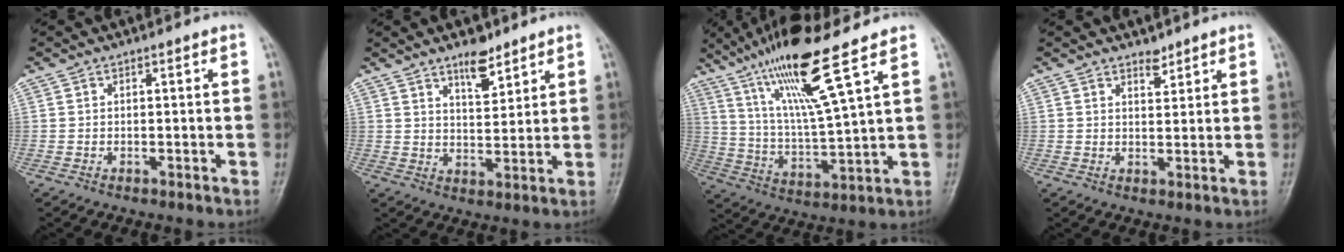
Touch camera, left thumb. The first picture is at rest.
{"total": 6.0, "force": [4.5, 2.2, 3.3], "torque": [-0.035, -0.035, 0.075]}
{"total": 16.2, "force": [10.1, 0.8, 12.6], "torque": [-0.235, -0.045, 0.192]}
{"total": 2.3, "force": [2.0, 1.0, 0.7], "torque": [0.002, -0.016, 0.031]}